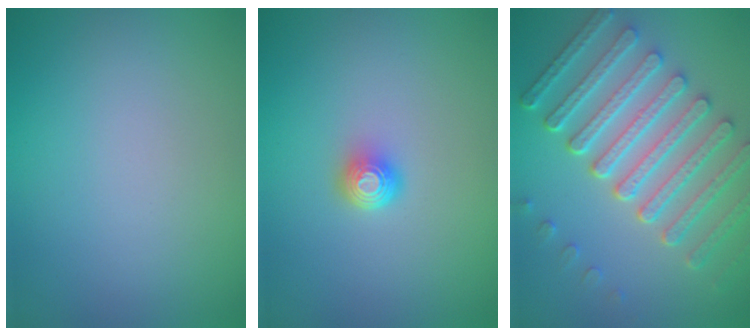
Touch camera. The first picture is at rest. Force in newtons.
{"total": 1.6, "press": 1.2, "slide": 1.1}
{"total": 7.9, "press": 6.1, "slide": 5.0}